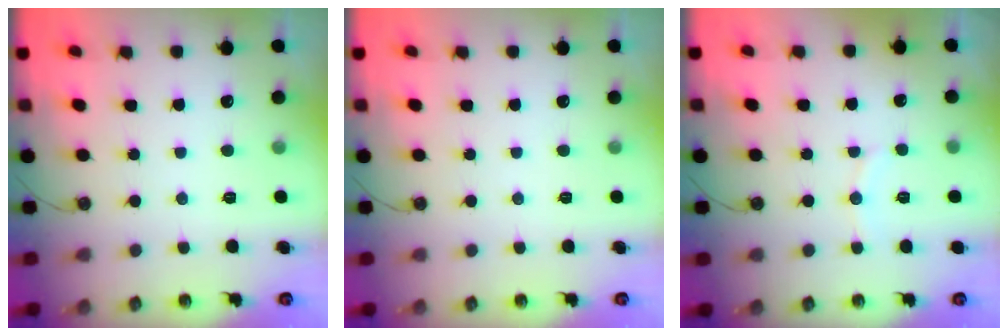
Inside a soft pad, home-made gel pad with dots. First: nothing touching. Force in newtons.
{"total": 0.0}
{"total": 5.2, "press": 5.1, "slide": 0.7}